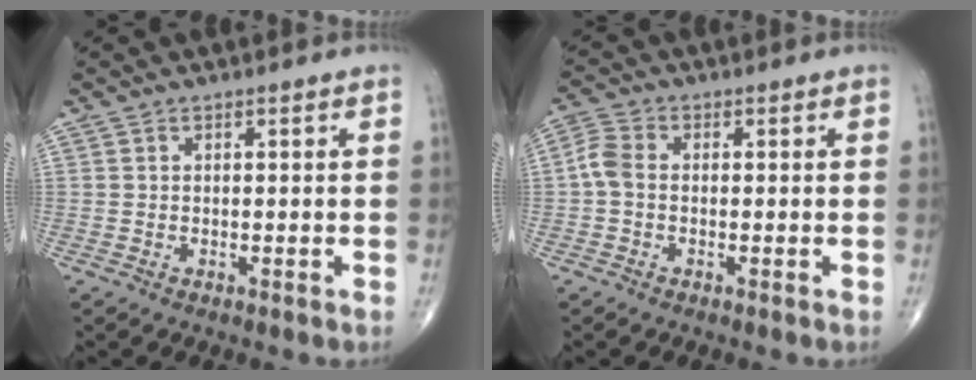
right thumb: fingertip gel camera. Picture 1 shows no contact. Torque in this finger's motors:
{"motor_torque": [-0.10, 0.22, 0.24, 0.14, 0.04]}